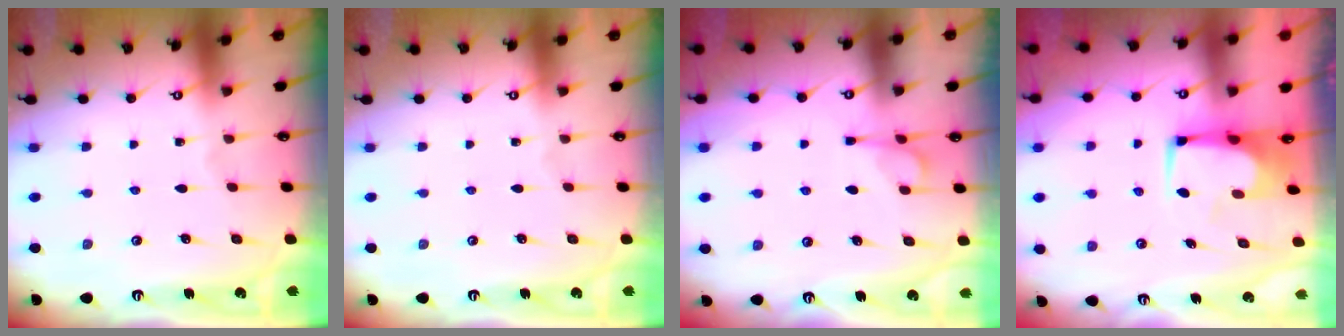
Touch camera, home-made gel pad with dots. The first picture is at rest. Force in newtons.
{"total": 0.0}
{"total": 2.9, "press": 2.7, "slide": 1.1}
{"total": 1.3, "press": 1.2, "slide": 0.2}